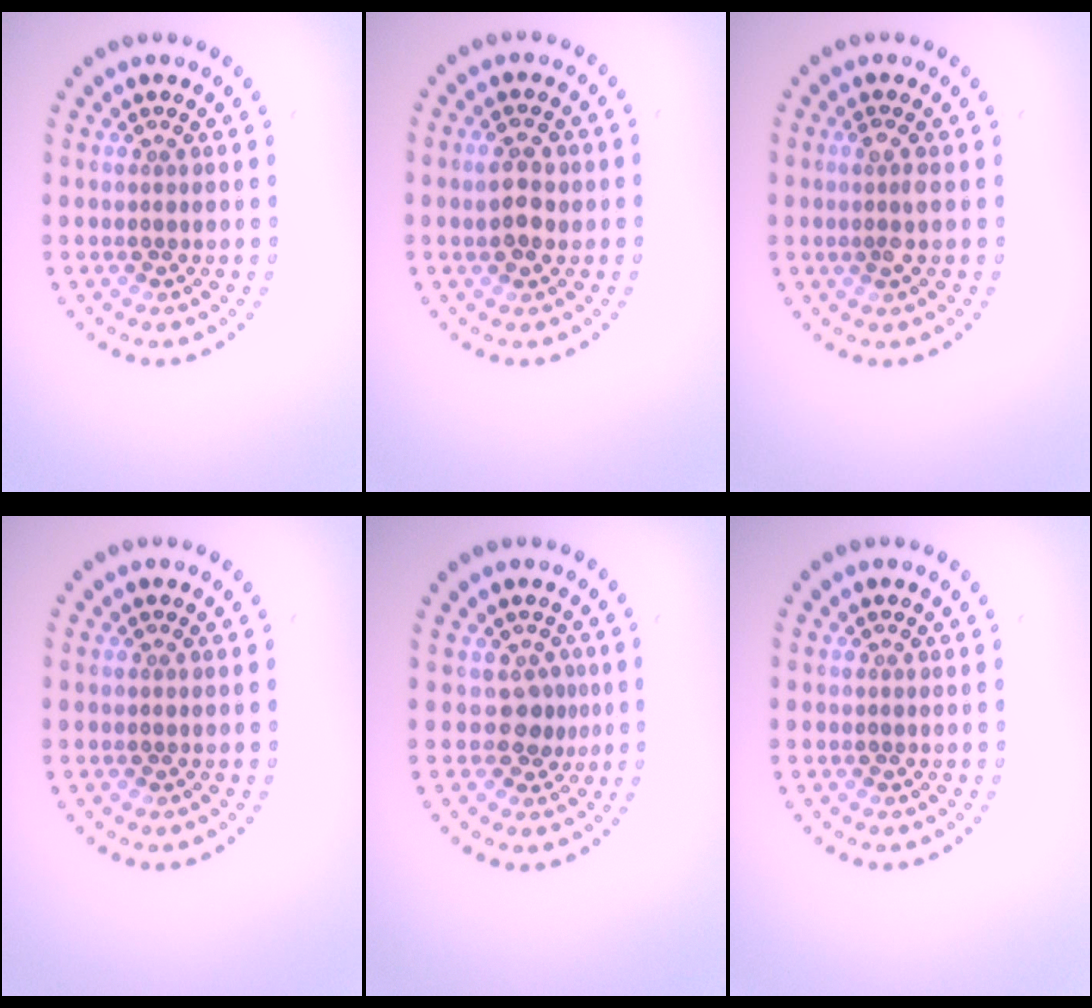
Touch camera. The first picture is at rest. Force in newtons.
{"total": 2.7, "press": 2.7, "slide": 0.4}
{"total": 1.4, "press": 1.3, "slide": 0.7}
{"total": 0.0}
{"total": 2.0, "press": 1.3, "slide": 1.5}
{"total": 0.0}